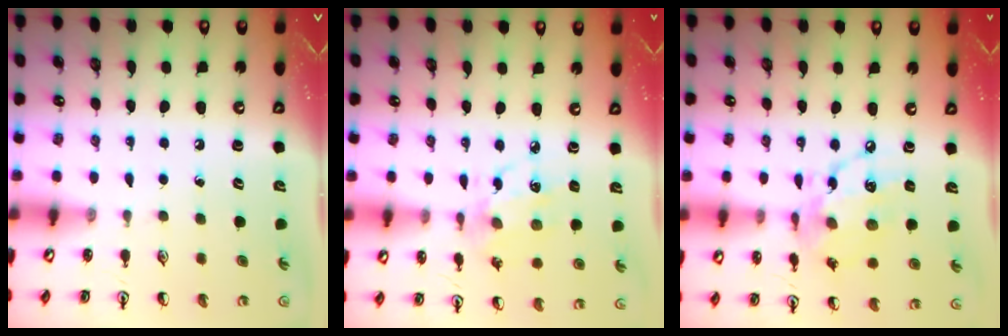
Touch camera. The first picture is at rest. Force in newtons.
{"total": 7.8, "press": 7.8, "slide": 0.5}
{"total": 14.0, "press": 14.0, "slide": 0.8}